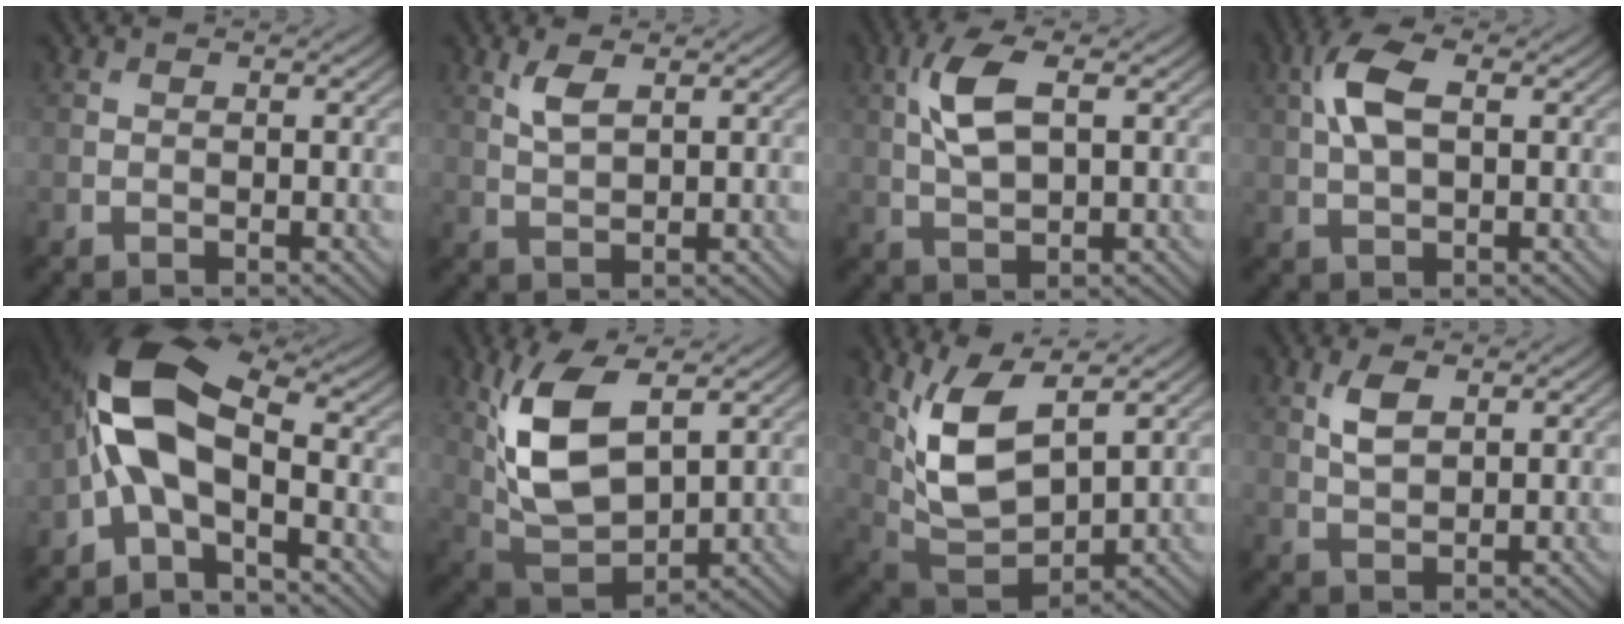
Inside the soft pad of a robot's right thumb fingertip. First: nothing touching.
{"total": 2.8, "force": [1.5, 1.0, 2.1], "torque": [-0.051, 0.000, 0.033]}
{"total": 6.3, "force": [1.7, 2.6, 5.5], "torque": [-0.126, 0.008, 0.034]}
{"total": 6.3, "force": [1.5, 3.0, 5.3], "torque": [-0.122, 0.013, 0.026]}
{"total": 10.6, "force": [-1.3, 4.8, 9.3], "torque": [-0.197, 0.023, -0.048]}
{"total": 11.5, "force": [3.8, 5.6, 9.3], "torque": [-0.215, 0.001, 0.078]}
{"total": 10.2, "force": [4.3, 4.5, 8.0], "torque": [-0.189, -0.003, 0.091]}
{"total": 3.3, "force": [1.4, 1.7, 2.5], "torque": [-0.057, 0.002, 0.031]}